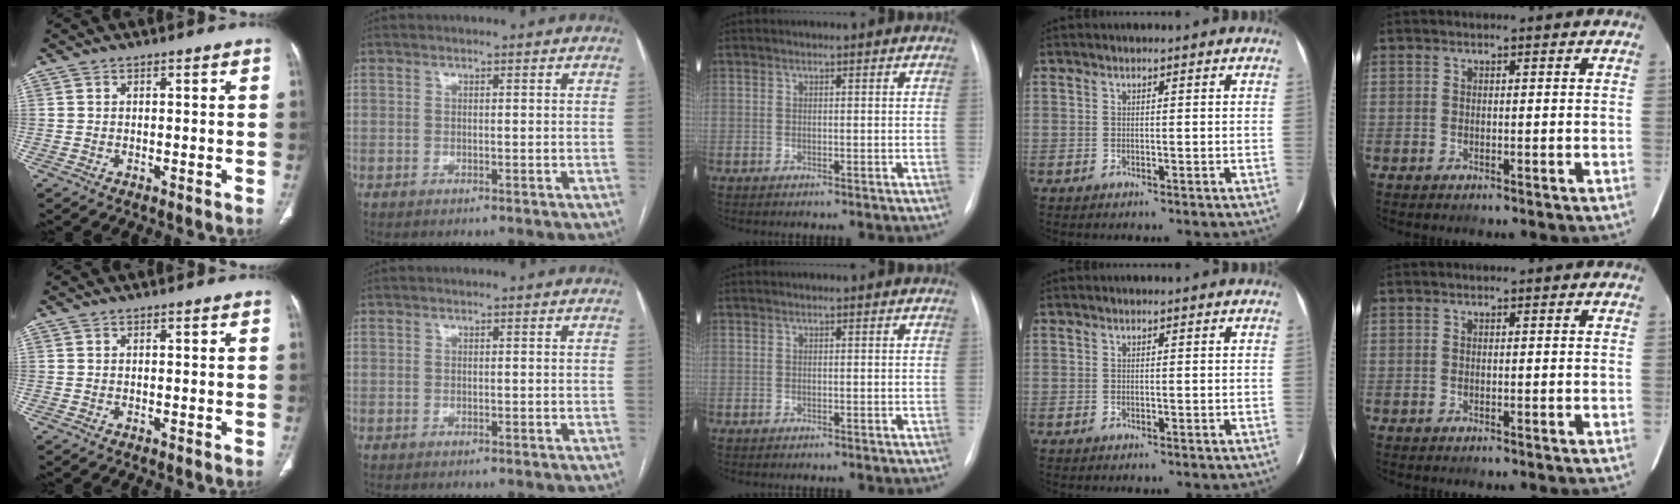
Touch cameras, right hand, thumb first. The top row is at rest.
{}